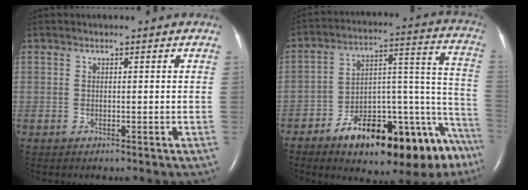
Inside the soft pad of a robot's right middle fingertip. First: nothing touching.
{"total": 24.5, "force": [-17.0, 7.7, 15.9], "torque": [-0.132, 0.049, -0.236]}